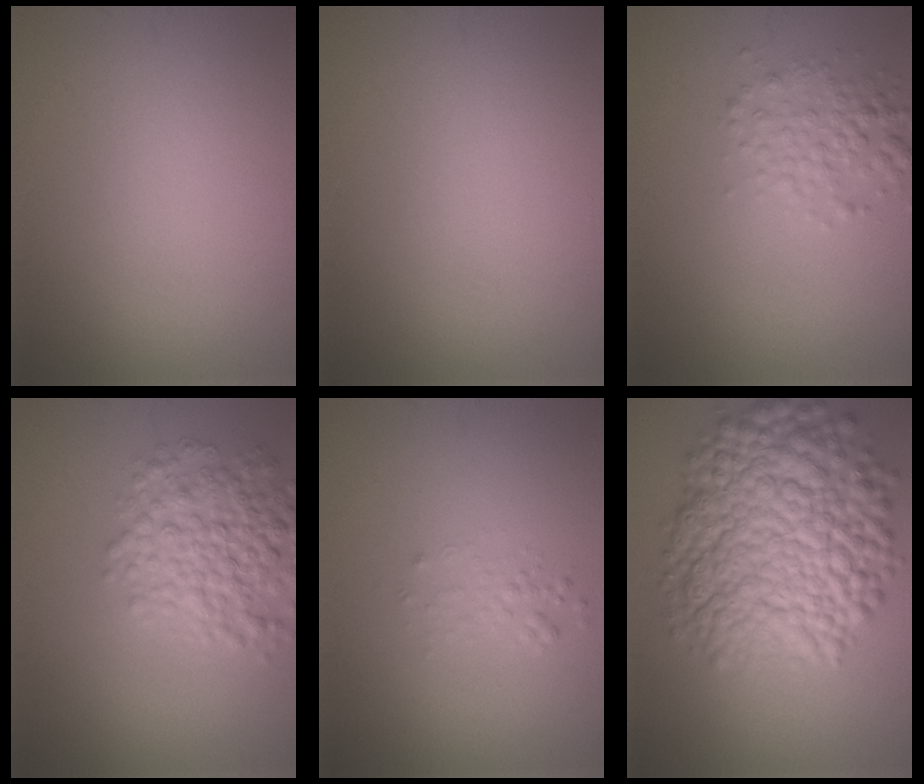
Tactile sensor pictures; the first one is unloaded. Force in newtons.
{"total": 0.0}
{"total": 2.7, "press": 2.7, "slide": 0.0}
{"total": 6.0, "press": 6.0, "slide": 0.1}
{"total": 1.1, "press": 1.1, "slide": 0.1}
{"total": 13.2, "press": 13.1, "slide": 0.4}